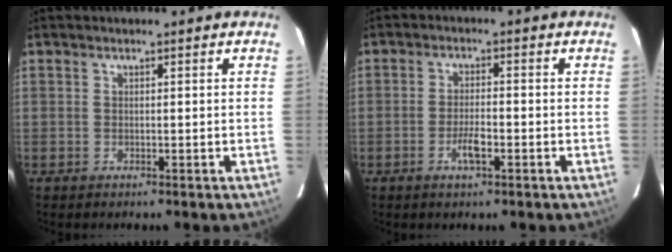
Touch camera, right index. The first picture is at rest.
{"total": 3.5, "force": [-1.5, 0.6, 3.1], "torque": [-0.059, 0.000, -0.028]}